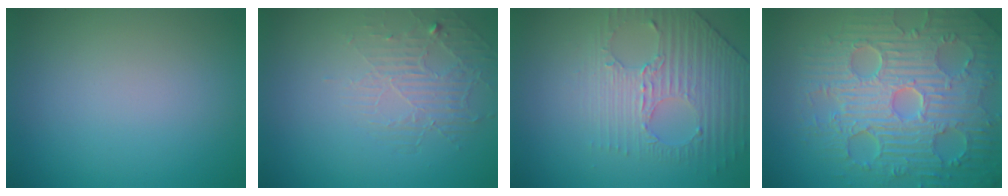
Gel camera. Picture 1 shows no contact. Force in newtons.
{"total": 2.0, "press": 1.1, "slide": 1.7}
{"total": 4.1, "press": 3.3, "slide": 2.5}
{"total": 10.3, "press": 7.0, "slide": 7.6}